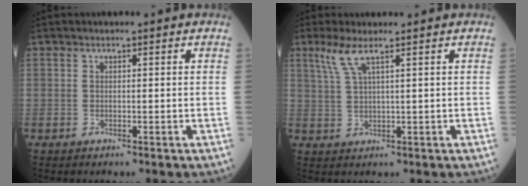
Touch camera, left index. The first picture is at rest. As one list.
[{"total": 3.6, "force": [2.1, -0.1, 2.9], "torque": [-0.076, 0.007, 0.051]}]